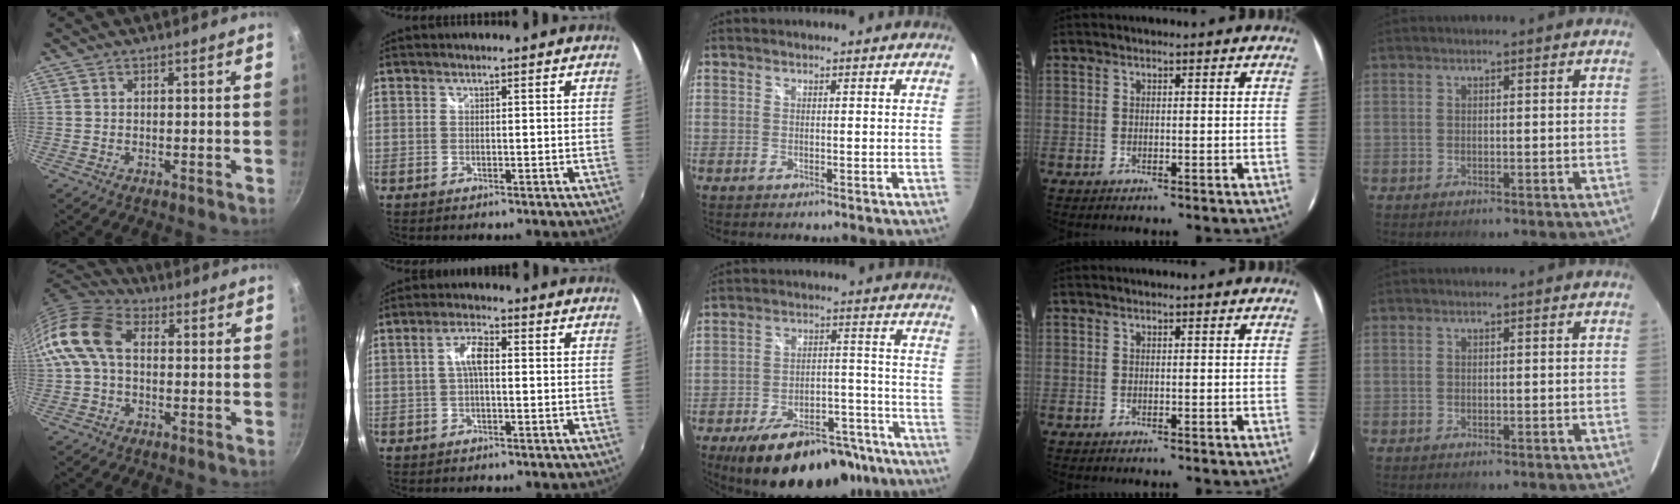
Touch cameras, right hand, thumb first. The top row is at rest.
{"thumb": {"total": 12.3, "force": [0.8, 8.2, 9.1], "torque": [-0.164, 0.029, -0.007]}, "index": {"total": 4.3, "force": [0.1, 1.5, 4.0], "torque": [-0.078, 0.011, 0.001]}, "middle": {"total": 22.0, "force": [-16.8, 9.0, 10.9], "torque": [-0.180, 0.019, -0.216]}}